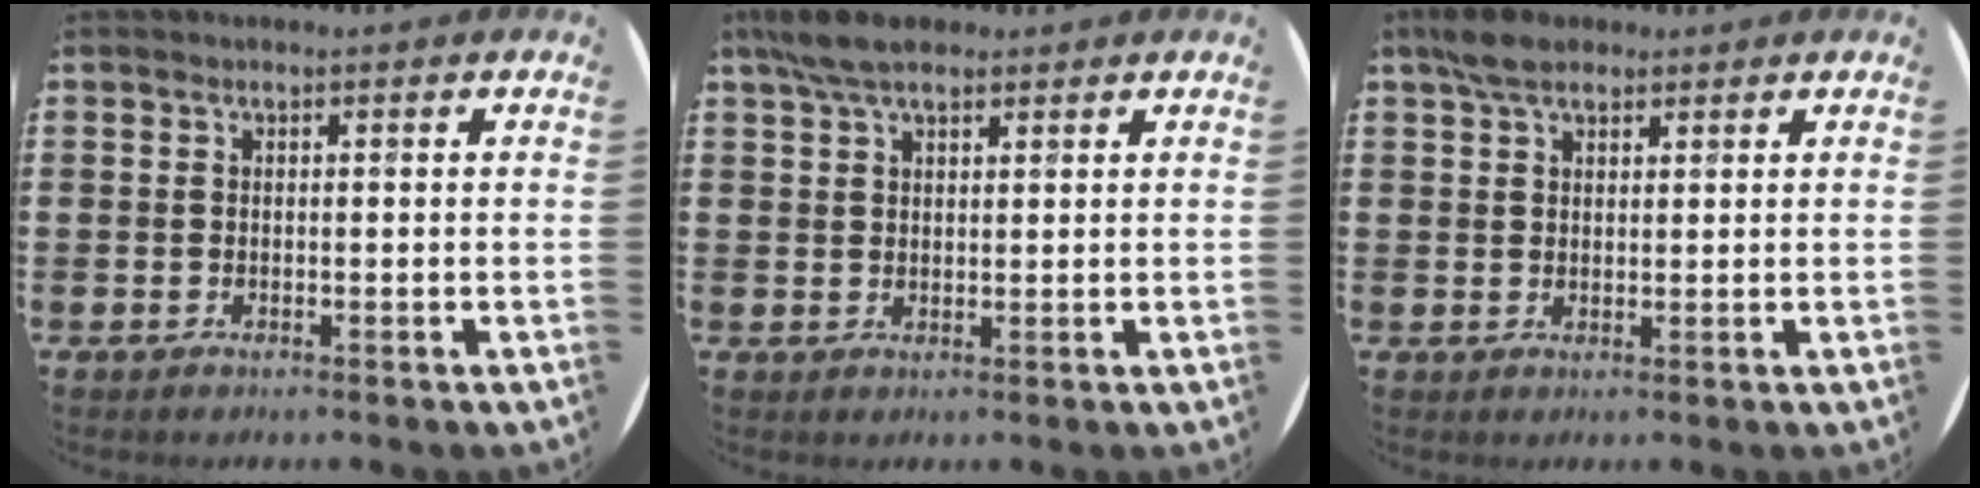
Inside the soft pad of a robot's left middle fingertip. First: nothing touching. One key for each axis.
{"total": 5.0, "fx": 3.9, "fy": 1.8, "fz": 2.6, "tx": -0.060, "ty": 0.002, "tz": 0.073}
{"total": 3.9, "fx": 3.0, "fy": 1.7, "fz": 1.9, "tx": -0.034, "ty": 0.006, "tz": 0.054}